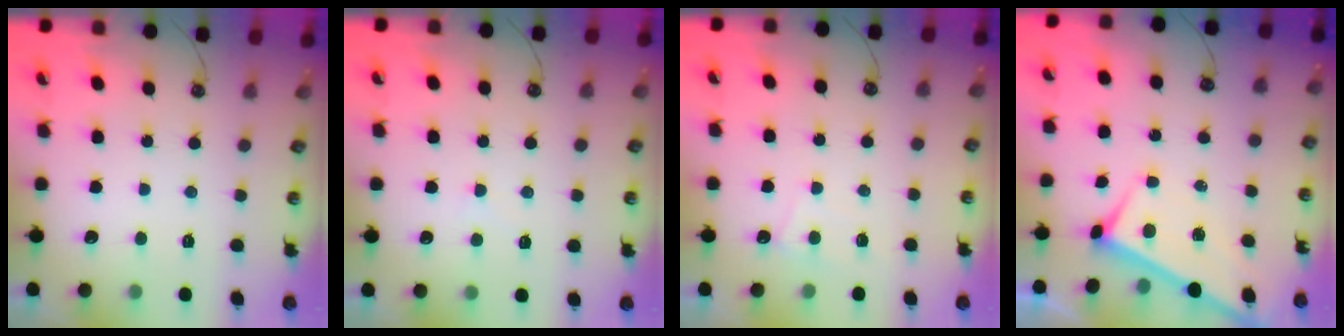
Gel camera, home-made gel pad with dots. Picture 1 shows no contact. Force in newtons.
{"total": 3.0, "press": 3.0, "slide": 0.5}
{"total": 2.3, "press": 2.2, "slide": 0.3}
{"total": 1.7, "press": 1.7, "slide": 0.1}